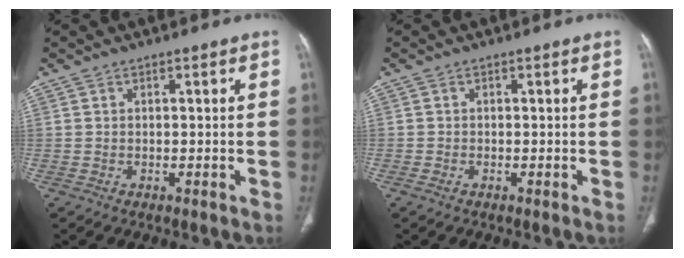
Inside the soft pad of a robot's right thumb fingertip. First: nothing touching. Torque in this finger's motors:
{"motor_torque": [1.02, 1.48, -0.19, 0.15, 0.06]}